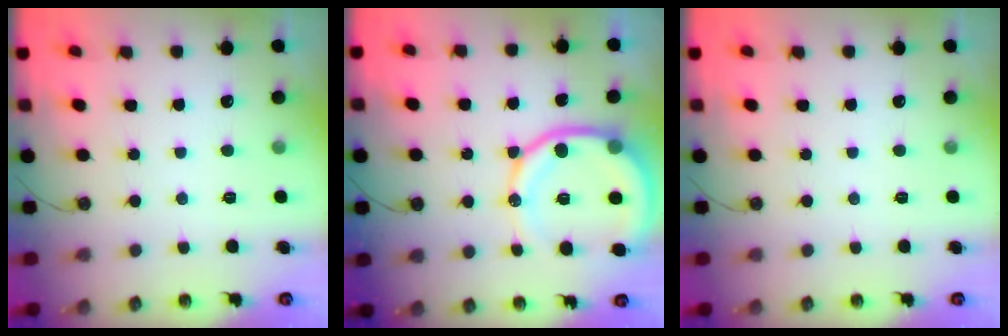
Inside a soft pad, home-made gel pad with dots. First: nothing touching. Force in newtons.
{"total": 15.8, "press": 15.7, "slide": 2.1}
{"total": 0.0}